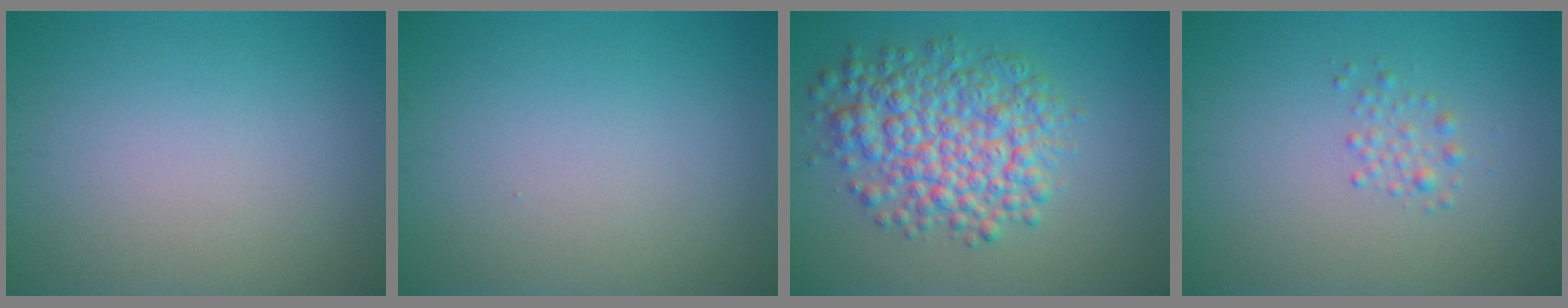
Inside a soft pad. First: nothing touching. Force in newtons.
{"total": 0.0}
{"total": 7.2, "press": 7.2, "slide": 0.1}
{"total": 1.3, "press": 1.3, "slide": 0.1}